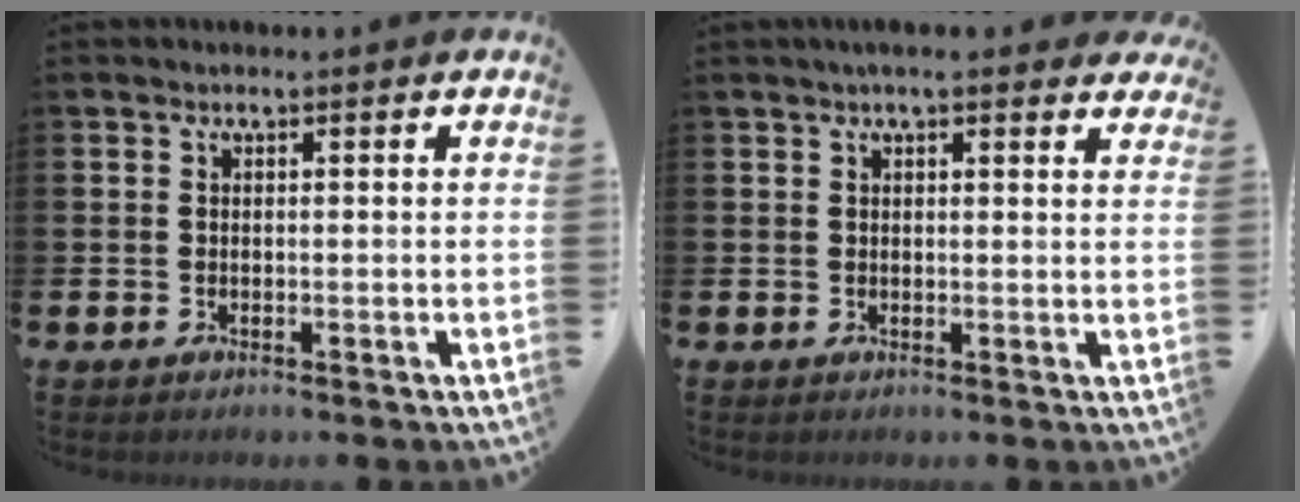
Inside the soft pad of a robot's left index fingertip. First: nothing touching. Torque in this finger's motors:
{"motor_torque": [-0.27, -0.31, 0.08, 0.21]}